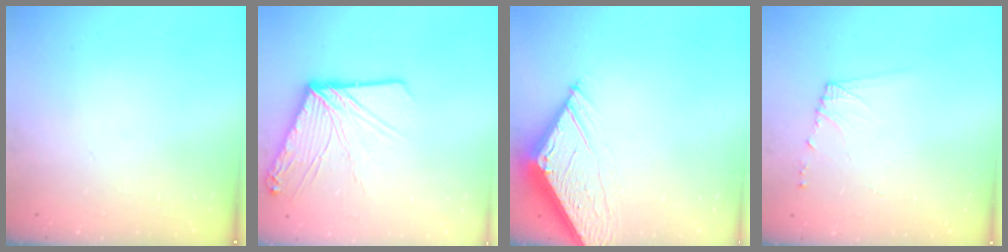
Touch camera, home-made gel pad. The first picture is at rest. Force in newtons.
{"total": 12.8, "press": 12.7, "slide": 1.4}
{"total": 6.6, "press": 6.6, "slide": 0.7}
{"total": 5.8, "press": 5.8, "slide": 0.6}